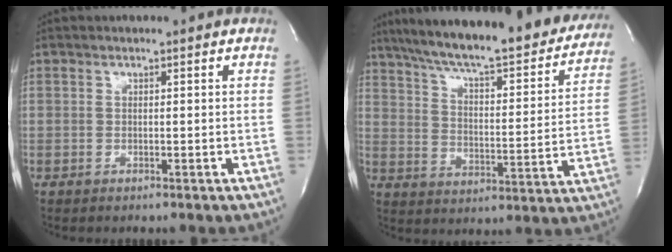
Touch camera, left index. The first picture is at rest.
{"total": 29.2, "force": [24.8, 5.4, 14.3], "torque": [-0.232, -0.035, 0.323]}